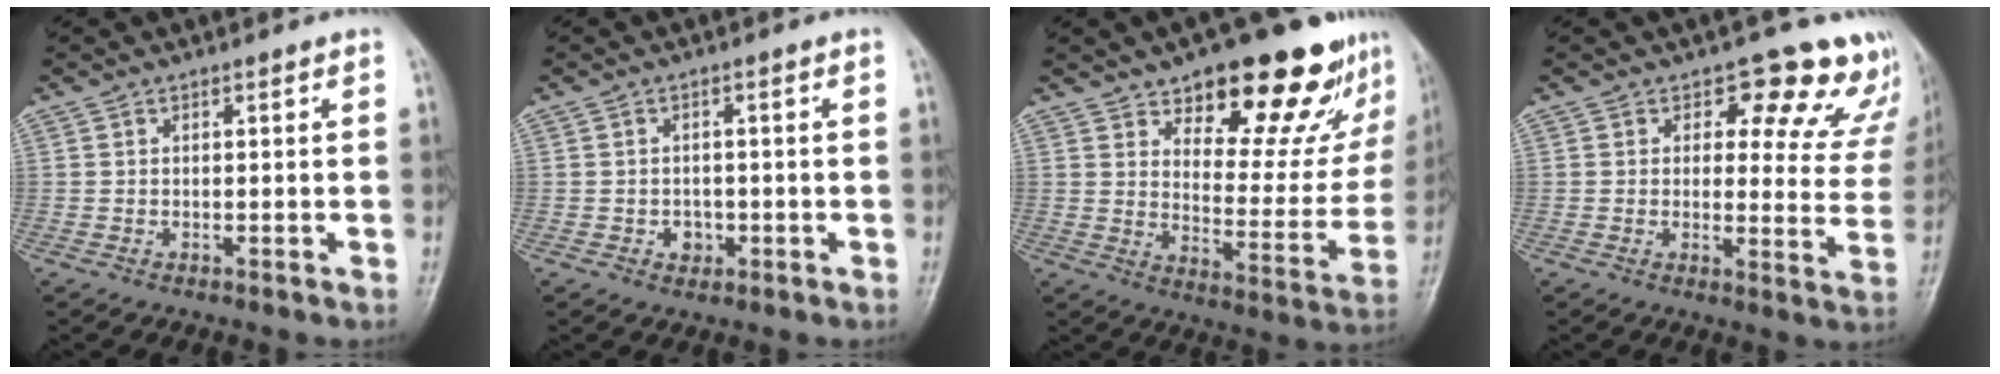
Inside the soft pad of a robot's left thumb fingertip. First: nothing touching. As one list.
[{"total": 2.6, "force": [-0.8, 2.2, 1.1], "torque": [-0.002, 0.005, -0.009]}, {"total": 22.3, "force": [15.0, 9.2, 13.8], "torque": [-0.130, -0.078, 0.207]}, {"total": 14.5, "force": [11.5, 6.8, 5.5], "torque": [0.003, -0.069, 0.104]}]